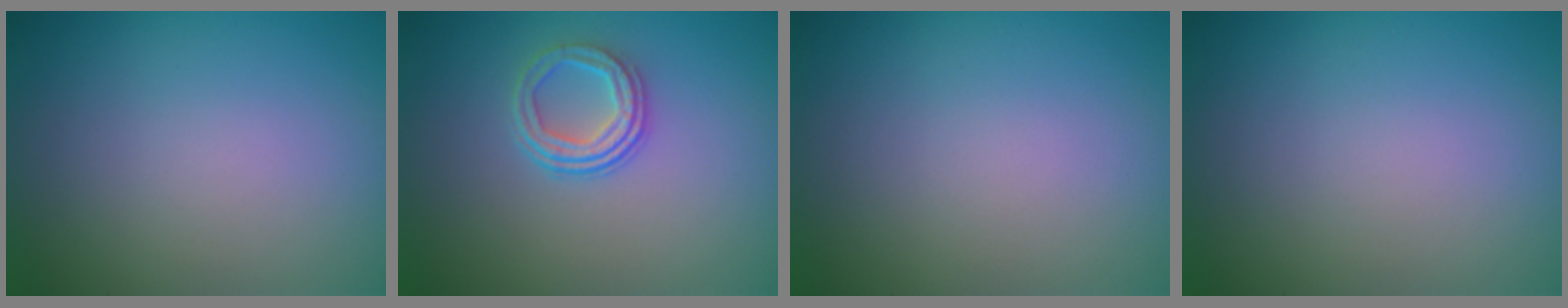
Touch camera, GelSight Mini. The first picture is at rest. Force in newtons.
{"total": 3.0, "press": 2.3, "slide": 1.9}
{"total": 0.0}
{"total": 0.0}